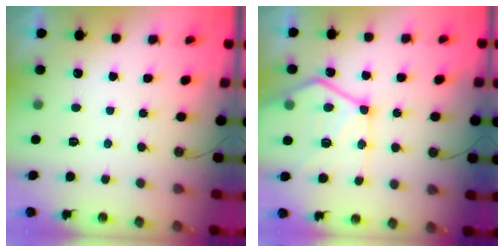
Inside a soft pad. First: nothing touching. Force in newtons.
{"total": 18.1, "press": 18.0, "slide": 1.9}